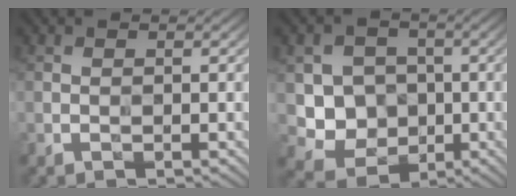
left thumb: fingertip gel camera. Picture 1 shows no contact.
{"total": 6.7, "force": [-0.2, 6.1, 2.8], "torque": [-0.066, -0.015, -0.018]}